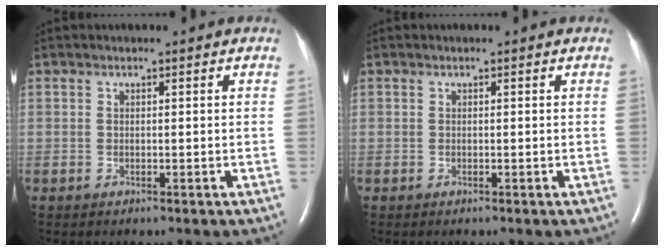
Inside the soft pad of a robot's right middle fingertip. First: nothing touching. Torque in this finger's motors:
{"motor_torque": [-0.10, -0.19, 0.04, 0.01]}